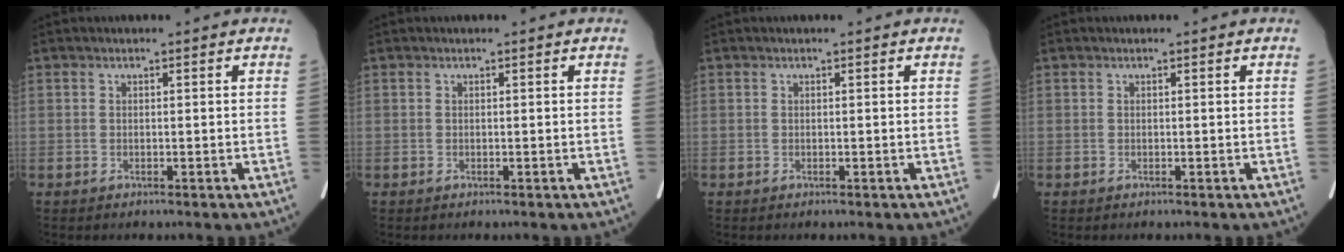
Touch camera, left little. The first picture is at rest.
{"total": 0.0}
{"total": 0.0}
{"total": 0.0}